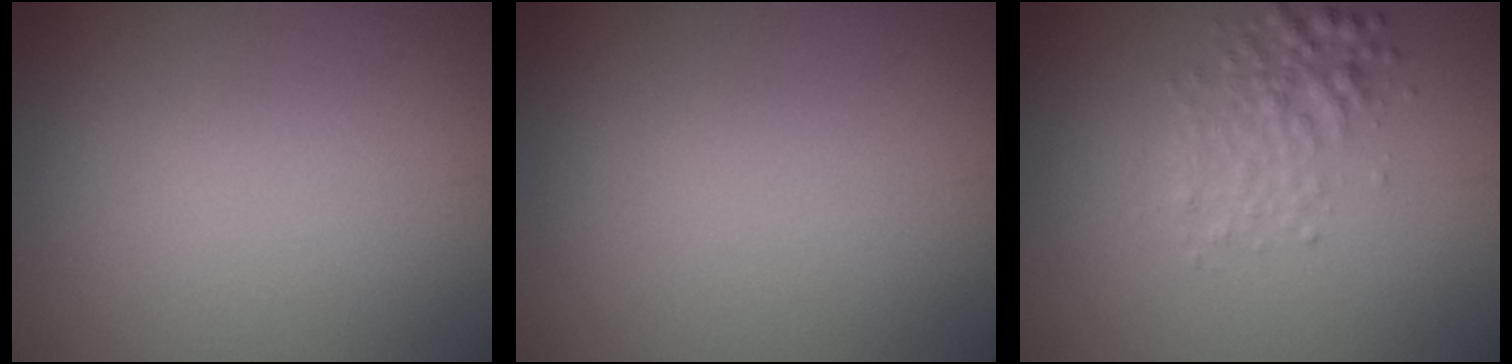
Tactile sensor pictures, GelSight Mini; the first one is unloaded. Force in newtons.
{"total": 0.0}
{"total": 2.5, "press": 2.5, "slide": 0.0}